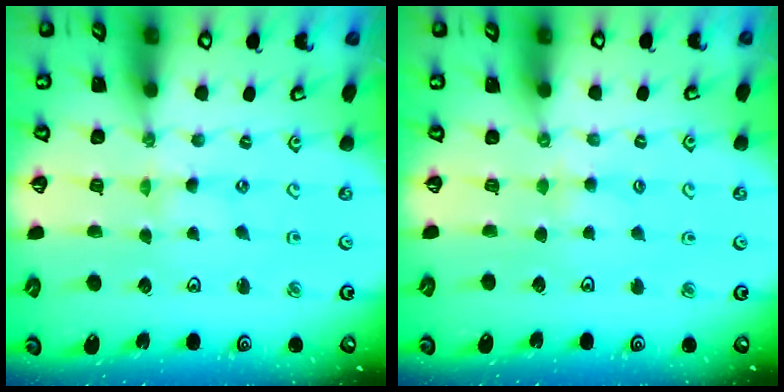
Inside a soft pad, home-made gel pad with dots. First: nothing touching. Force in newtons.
{"total": 2.4, "press": 2.4, "slide": 0.3}